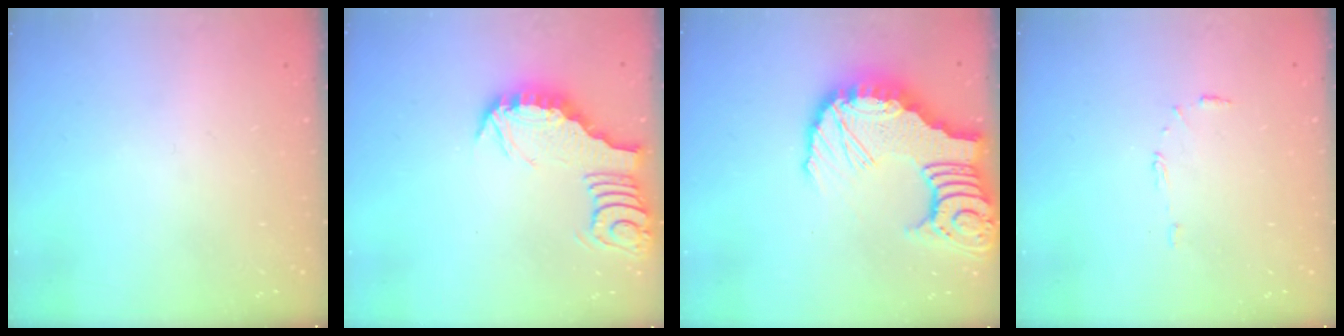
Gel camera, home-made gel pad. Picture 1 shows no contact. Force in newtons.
{"total": 3.3, "press": 3.3, "slide": 0.4}
{"total": 18.4, "press": 18.3, "slide": 2.4}
{"total": 5.2, "press": 5.1, "slide": 0.4}